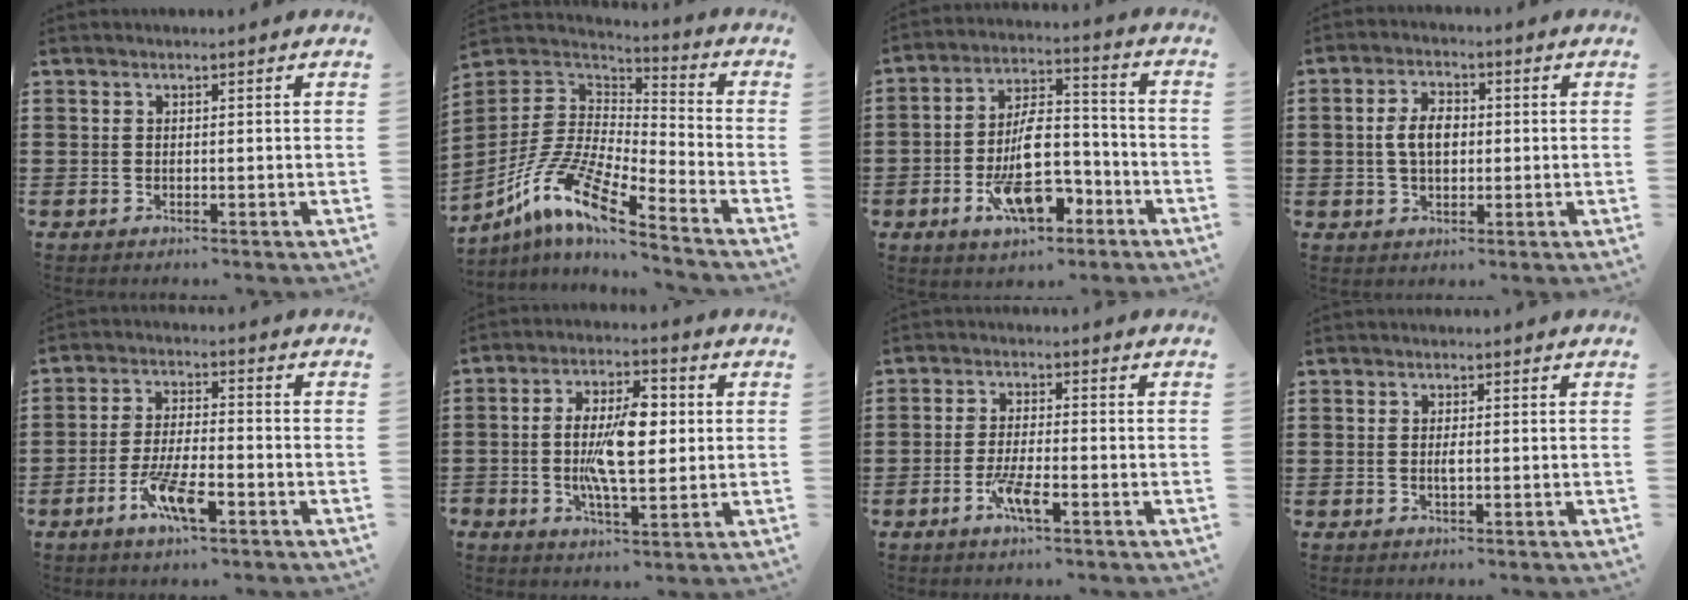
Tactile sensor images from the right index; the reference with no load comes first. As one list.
[{"total": 11.2, "force": [-8.1, 2.0, 7.5], "torque": [-0.179, -0.006, -0.173]}, {"total": 12.0, "force": [-4.7, 5.4, 9.6], "torque": [-0.167, 0.016, -0.078]}, {"total": 4.8, "force": [0.2, 2.8, 3.9], "torque": [-0.087, 0.007, -0.001]}, {"total": 8.2, "force": [-4.0, 2.5, 6.7], "torque": [-0.145, -0.004, -0.076]}, {"total": 9.6, "force": [-0.2, 3.9, 8.8], "torque": [-0.179, 0.008, -0.010]}, {"total": 4.9, "force": [-2.5, 0.9, 4.1], "torque": [-0.094, -0.010, -0.050]}, {"total": 1.1, "force": [-0.1, 0.2, 1.1], "torque": [-0.023, -0.001, -0.003]}]